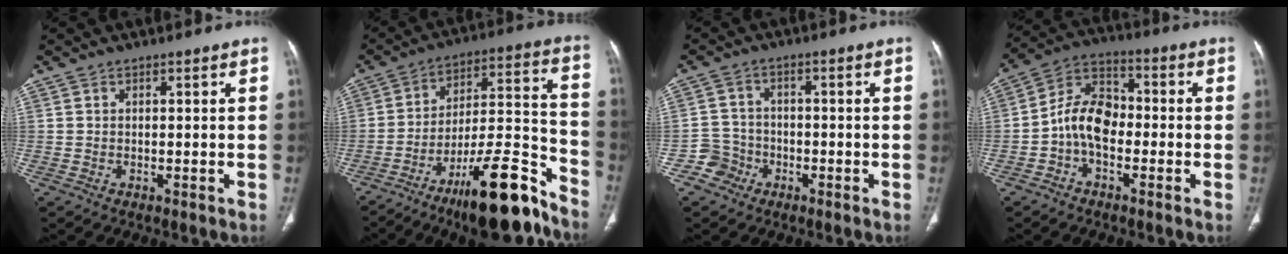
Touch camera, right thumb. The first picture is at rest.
{"total": 20.4, "force": [-14.0, 4.8, 14.1], "torque": [-0.194, 0.099, -0.222]}
{"total": 4.6, "force": [-2.4, 3.9, -0.3], "torque": [0.032, 0.023, -0.050]}
{"total": 9.7, "force": [-2.2, 6.3, 7.0], "torque": [-0.116, 0.037, -0.053]}